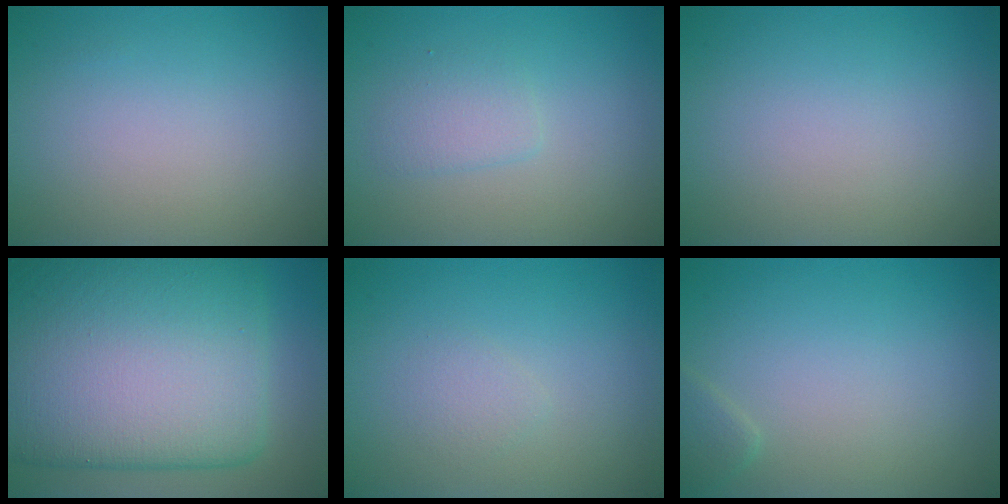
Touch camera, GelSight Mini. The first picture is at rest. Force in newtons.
{"total": 1.7, "press": 1.7, "slide": 0.1}
{"total": 0.0}
{"total": 17.9, "press": 17.9, "slide": 0.3}
{"total": 0.9, "press": 0.9, "slide": 0.1}
{"total": 1.1, "press": 1.1, "slide": 0.1}